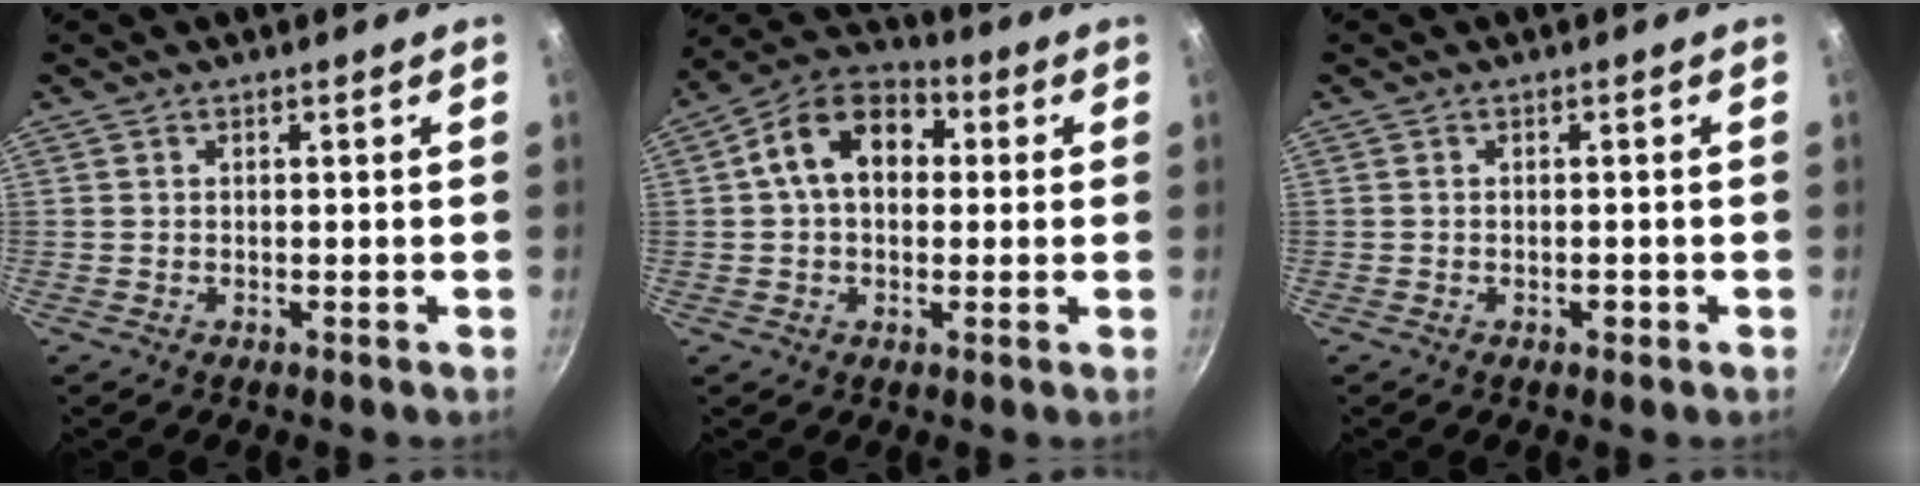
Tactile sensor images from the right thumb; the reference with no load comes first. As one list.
[{"total": 12.9, "force": [2.0, 9.1, 8.9], "torque": [-0.113, 0.030, 0.012]}, {"total": 1.2, "force": [-0.5, 0.7, 0.8], "torque": [-0.011, 0.003, -0.008]}]